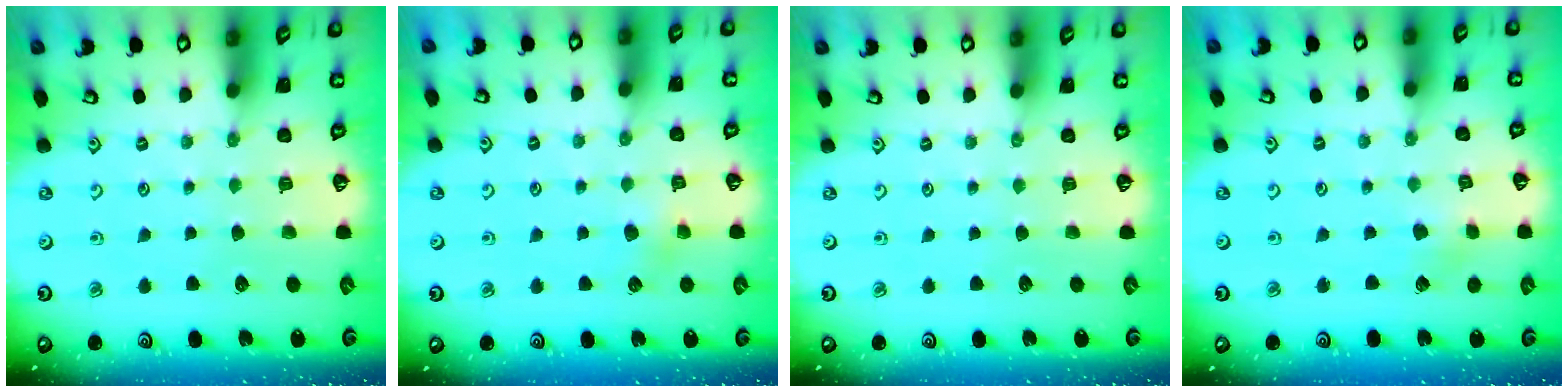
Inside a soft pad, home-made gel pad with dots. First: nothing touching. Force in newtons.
{"total": 5.0, "press": 5.0, "slide": 0.3}
{"total": 0.0}
{"total": 2.8, "press": 2.7, "slide": 0.5}